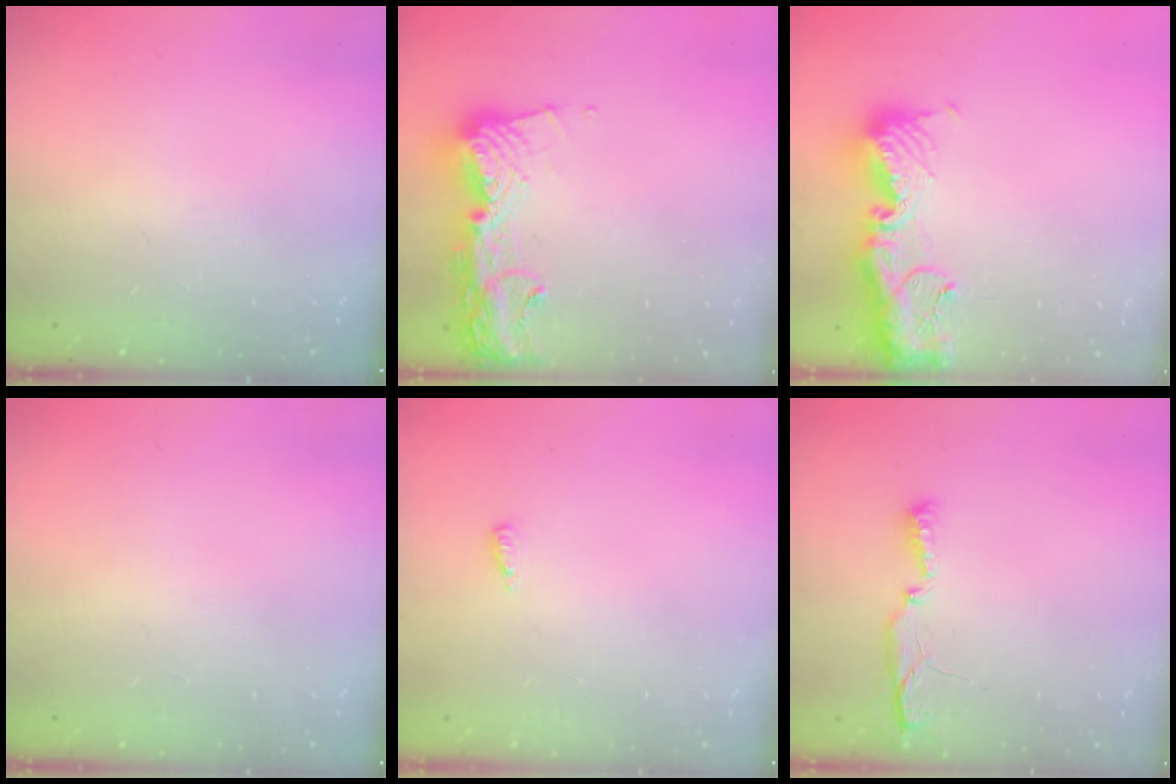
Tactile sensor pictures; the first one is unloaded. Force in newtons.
{"total": 15.5, "press": 15.4, "slide": 1.5}
{"total": 15.0, "press": 14.9, "slide": 1.8}
{"total": 1.1, "press": 0.9, "slide": 0.6}
{"total": 4.3, "press": 4.2, "slide": 1.0}
{"total": 5.0, "press": 4.9, "slide": 0.9}